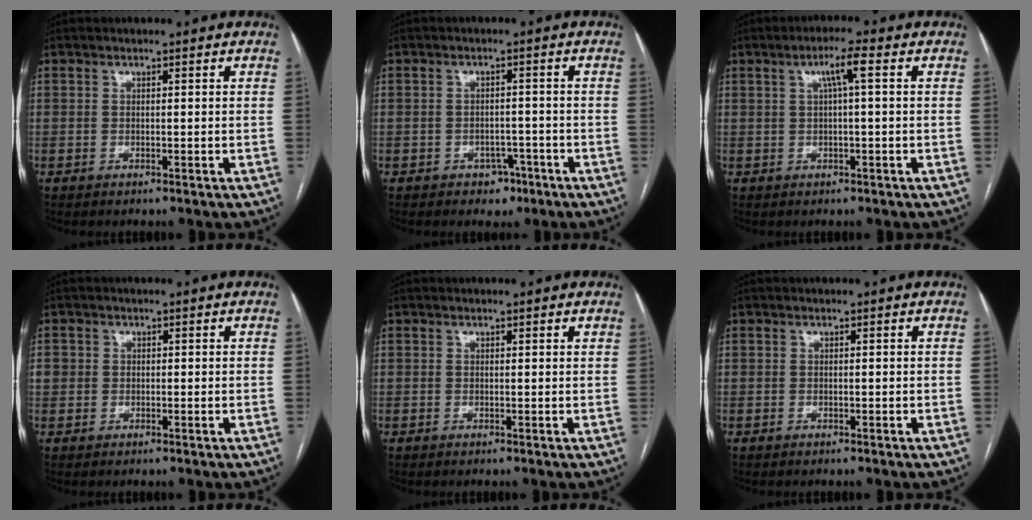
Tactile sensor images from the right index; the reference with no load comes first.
{"total": 3.3, "force": [-2.0, 2.4, 0.9], "torque": [-0.005, 0.010, -0.022]}
{"total": 3.7, "force": [1.0, -0.2, 3.6], "torque": [-0.064, 0.010, 0.019]}
{"total": 2.6, "force": [0.1, 2.5, 0.8], "torque": [-0.017, 0.015, 0.007]}
{"total": 0.7, "force": [0.6, 0.1, 0.3], "torque": [-0.006, 0.003, 0.007]}
{"total": 0.0}